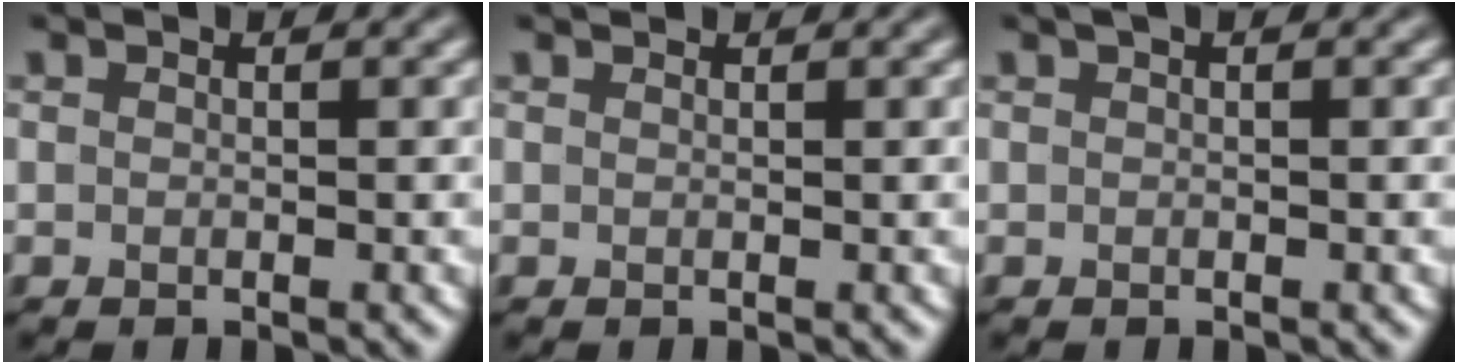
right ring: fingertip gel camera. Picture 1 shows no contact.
{"total": 0.0}
{"total": 0.5, "force": [0.3, 0.2, 0.4], "torque": [-0.009, 0.002, 0.005]}